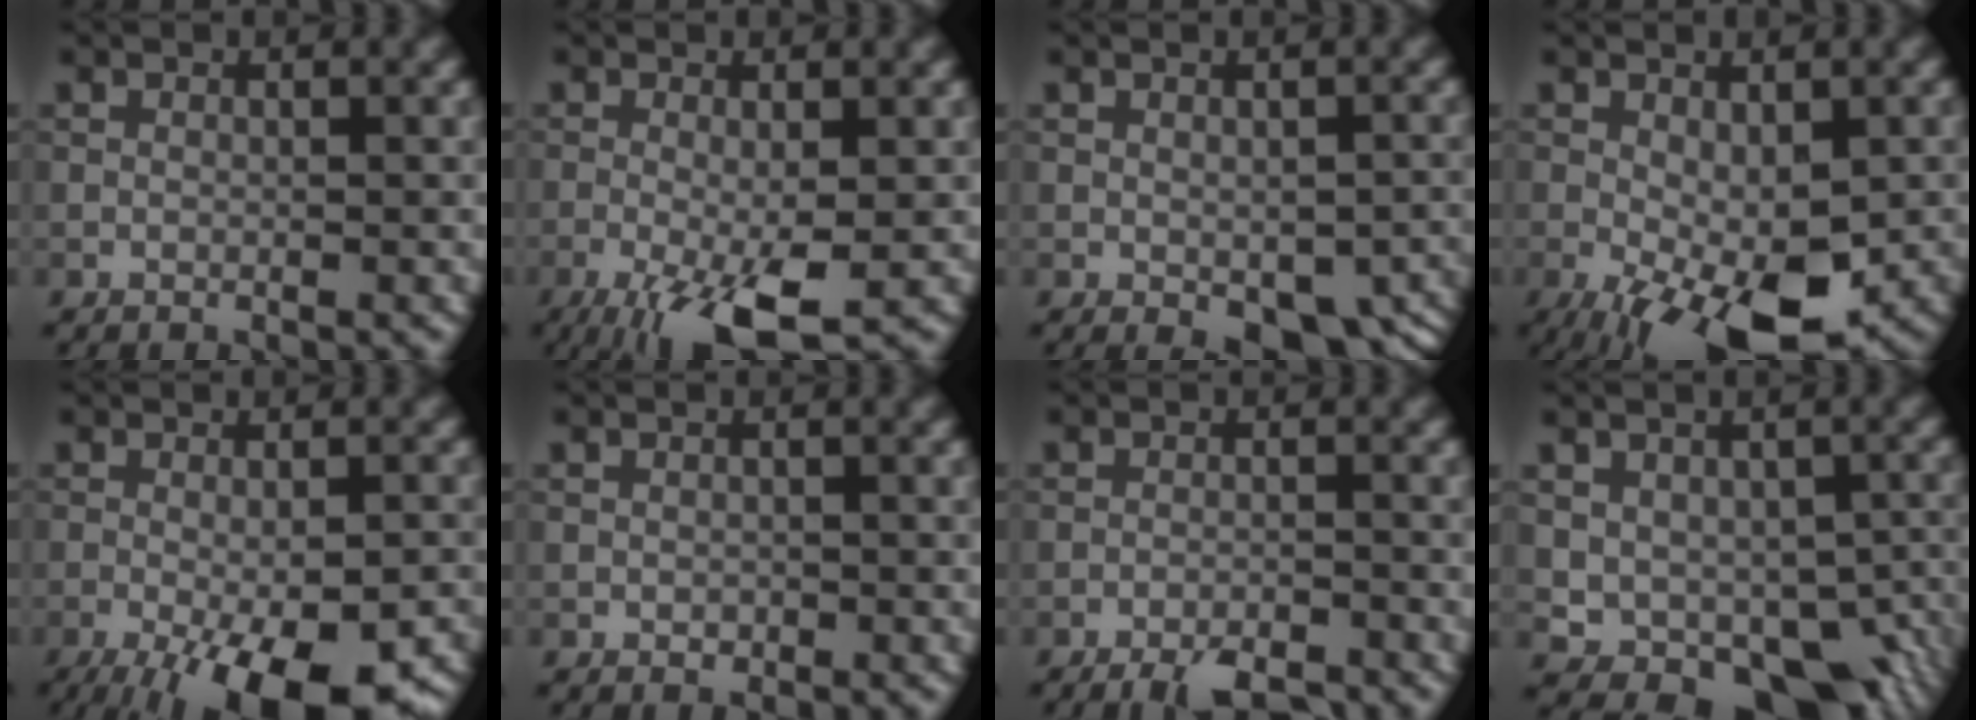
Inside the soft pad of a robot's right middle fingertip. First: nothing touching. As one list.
[{"total": 6.8, "force": [-3.0, 1.8, 5.8], "torque": [-0.110, -0.011, -0.050]}, {"total": 6.6, "force": [-2.8, 3.4, 4.9], "torque": [-0.065, -0.028, -0.019]}, {"total": 9.1, "force": [-3.4, 3.8, 7.6], "torque": [-0.144, -0.019, -0.044]}, {"total": 12.2, "force": [-6.2, 4.0, 9.6], "torque": [-0.142, -0.031, -0.081]}, {"total": 0.6, "force": [-0.2, 0.5, 0.4], "torque": [-0.004, -0.003, -0.002]}, {"total": 4.1, "force": [-3.4, 0.9, 2.1], "torque": [-0.037, -0.009, -0.053]}, {"total": 9.8, "force": [-2.6, 6.5, 6.8], "torque": [-0.083, -0.021, -0.015]}]